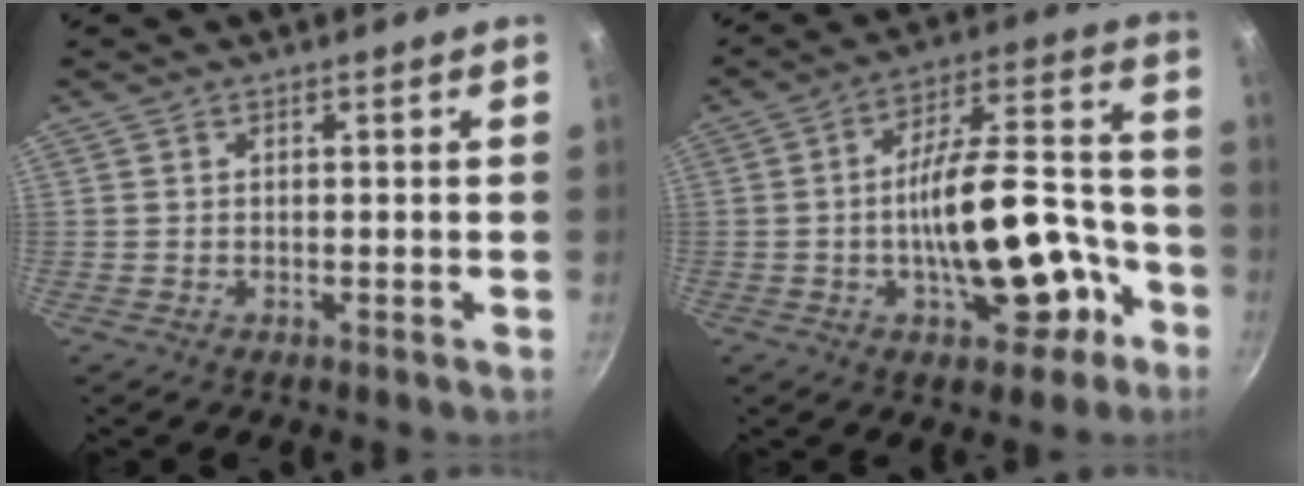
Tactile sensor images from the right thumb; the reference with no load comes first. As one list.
[{"total": 18.9, "force": [-6.3, 8.6, 15.6], "torque": [-0.199, 0.070, -0.085]}]